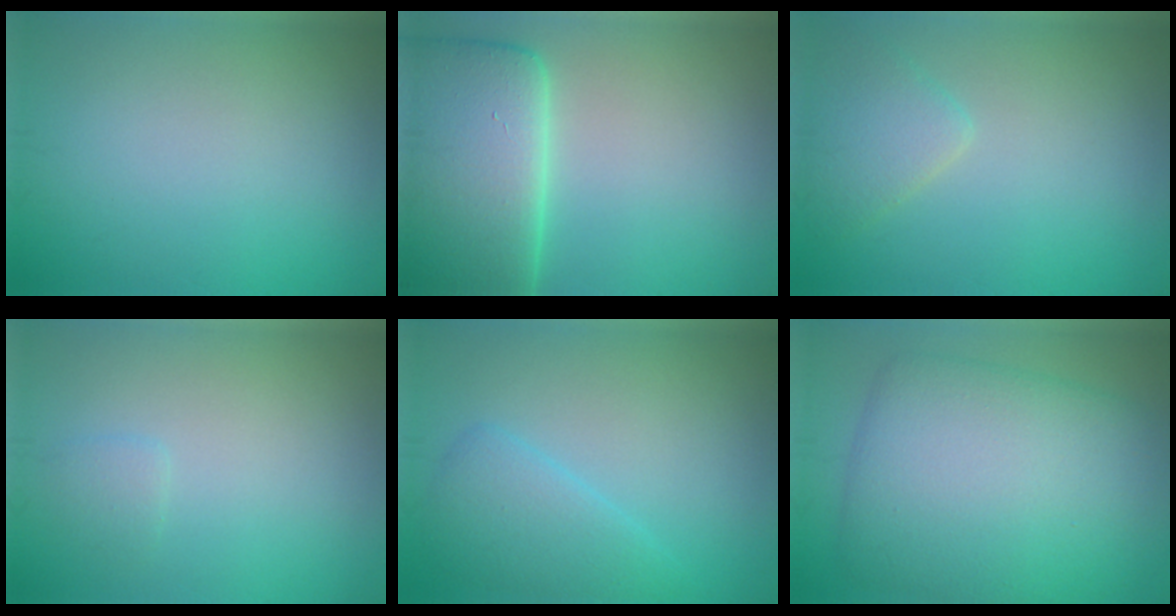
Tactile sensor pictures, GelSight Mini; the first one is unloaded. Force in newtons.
{"total": 12.4, "press": 12.3, "slide": 1.2}
{"total": 2.6, "press": 2.6, "slide": 0.2}
{"total": 0.9, "press": 0.9, "slide": 0.1}
{"total": 3.3, "press": 3.3, "slide": 0.2}
{"total": 11.6, "press": 11.6, "slide": 0.3}